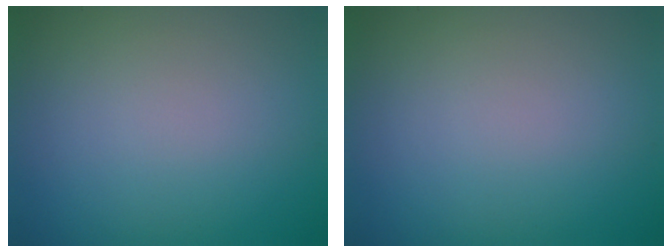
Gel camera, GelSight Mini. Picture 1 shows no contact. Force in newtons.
{"total": 0.0}